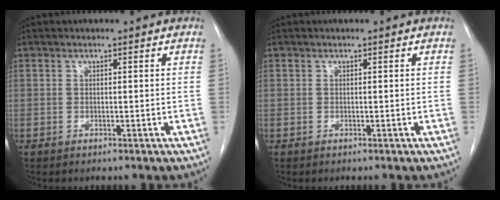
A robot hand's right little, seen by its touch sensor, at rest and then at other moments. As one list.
[{"total": 0.0}]